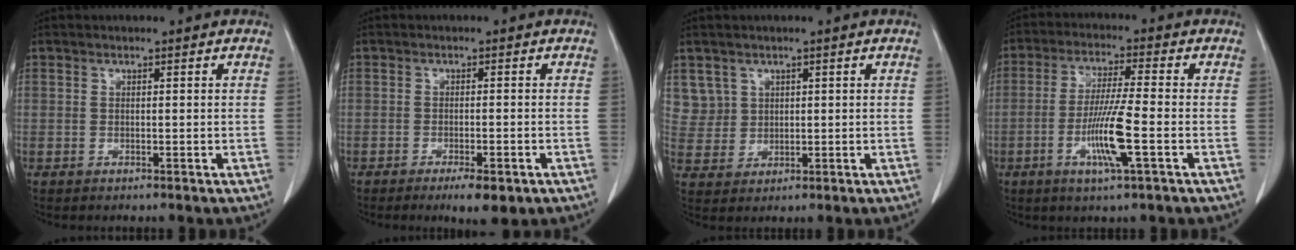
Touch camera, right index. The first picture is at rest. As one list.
[{"total": 4.7, "force": [-2.8, 1.1, 3.6], "torque": [-0.049, -0.006, -0.034]}, {"total": 4.6, "force": [2.4, 4.0, -0.2], "torque": [0.012, 0.004, 0.053]}, {"total": 8.9, "force": [-2.8, -0.1, 8.5], "torque": [-0.164, -0.012, -0.055]}]